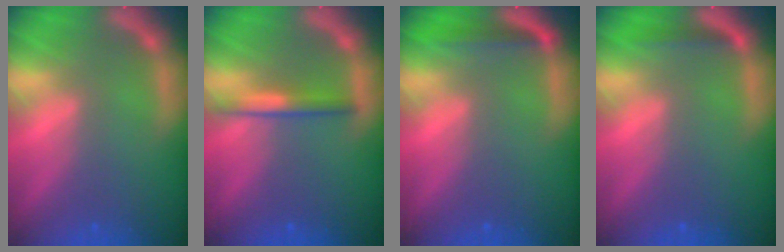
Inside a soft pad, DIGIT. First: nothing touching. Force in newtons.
{"total": 2.5}
{"total": 2.5}
{"total": 1.4}